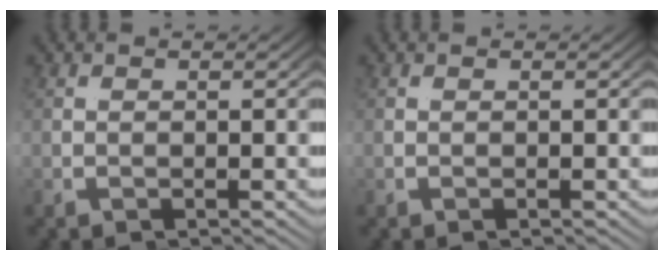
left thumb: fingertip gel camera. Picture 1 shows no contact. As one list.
[{"total": 0.0}]